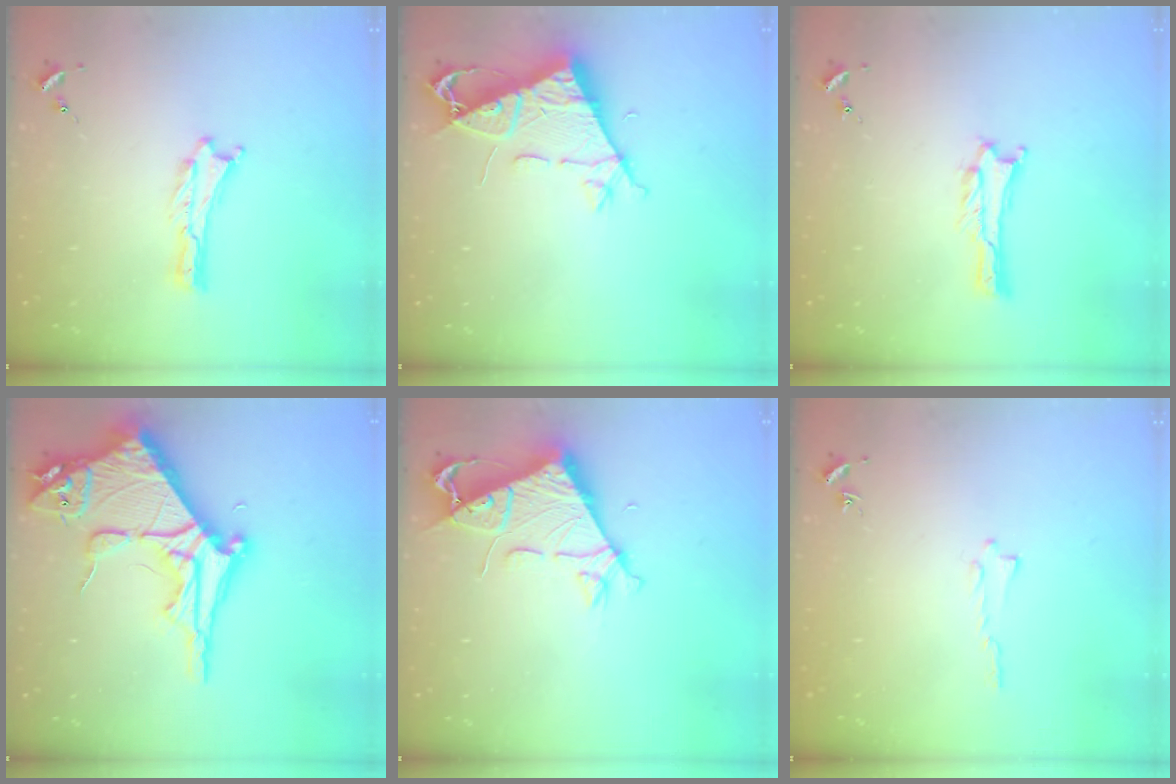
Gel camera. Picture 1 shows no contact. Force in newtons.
{"total": 7.7, "press": 7.6, "slide": 1.2}
{"total": 0.9, "press": 0.9, "slide": 0.1}
{"total": 15.7, "press": 15.6, "slide": 1.6}
{"total": 7.1, "press": 7.1, "slide": 0.6}
{"total": 0.0}